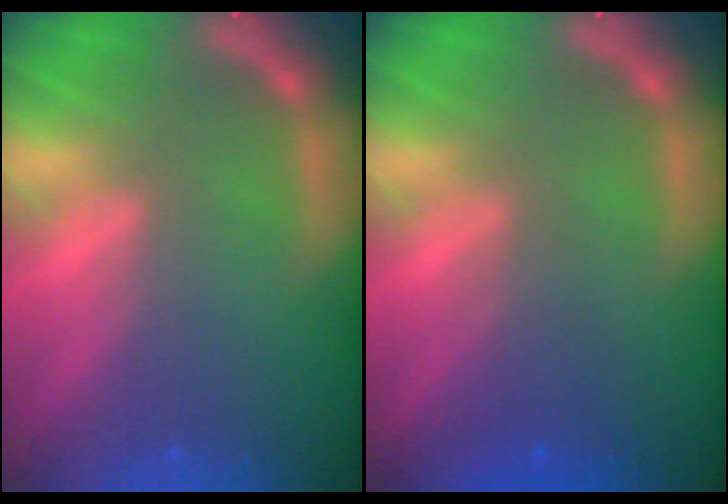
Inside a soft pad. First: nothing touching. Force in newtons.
{"total": 2.4}